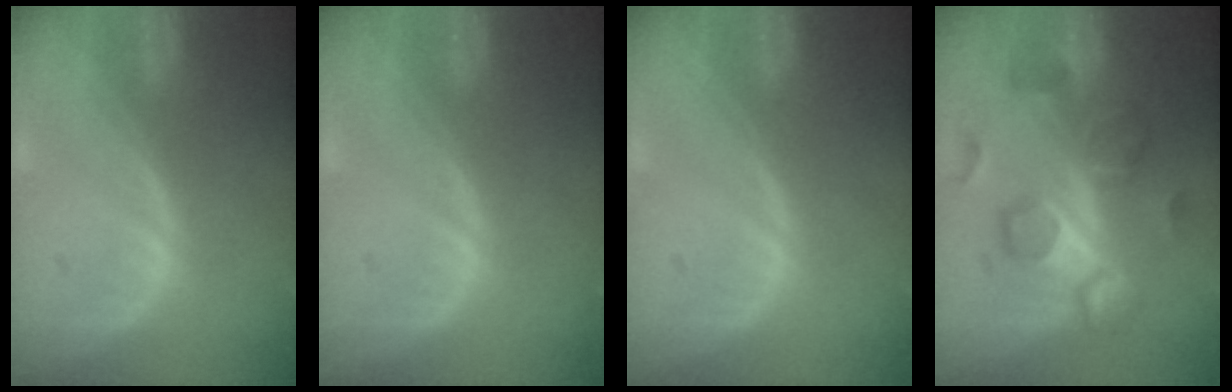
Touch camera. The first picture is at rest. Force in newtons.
{"total": 0.0}
{"total": 0.0}
{"total": 8.6, "press": 8.5, "slide": 1.5}